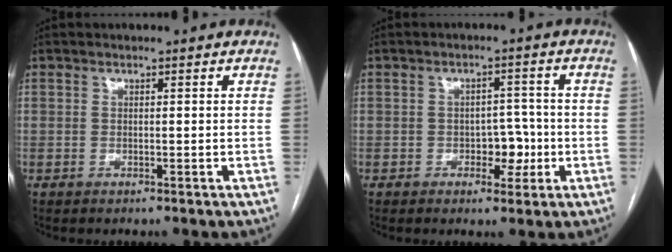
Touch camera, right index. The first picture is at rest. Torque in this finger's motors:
{"motor_torque": [0.15, 0.09, 0.06, 0.02]}